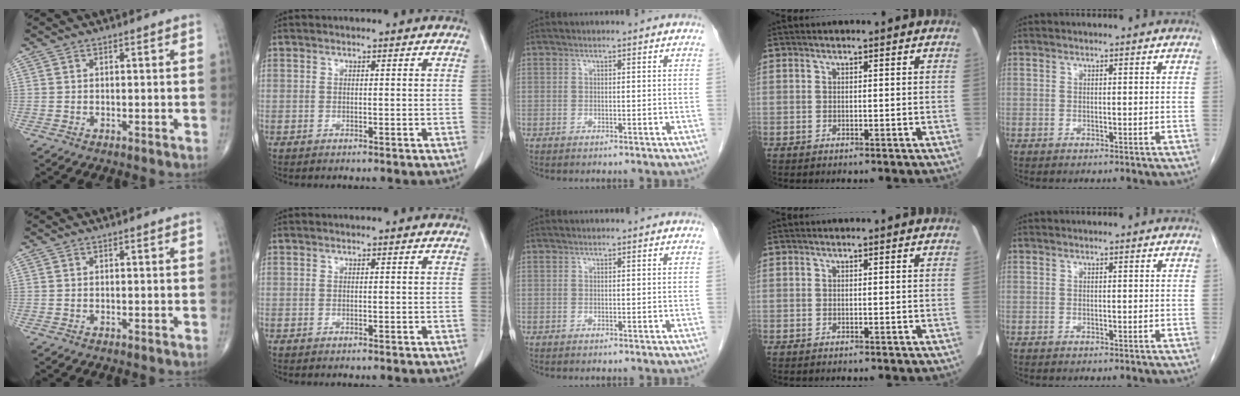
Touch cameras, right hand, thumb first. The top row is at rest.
{}